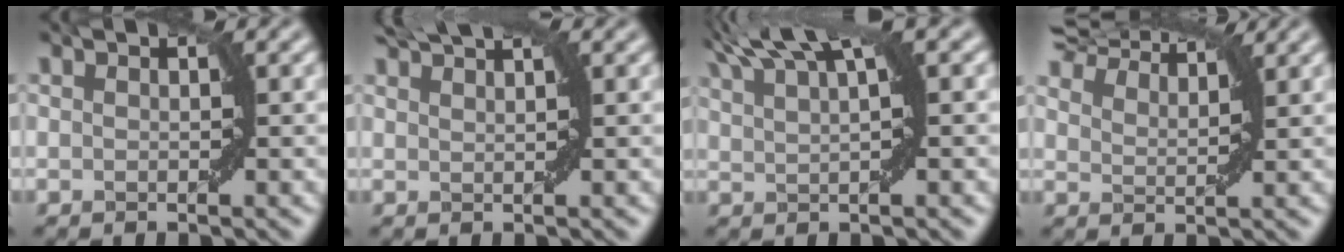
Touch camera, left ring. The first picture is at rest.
{"total": 3.0, "force": [2.5, 0.3, 1.5], "torque": [-0.015, 0.009, 0.040]}
{"total": 5.5, "force": [3.7, 1.2, 3.9], "torque": [-0.058, 0.025, 0.055]}
{"total": 8.7, "force": [8.0, 1.7, 3.2], "torque": [-0.071, 0.022, 0.106]}